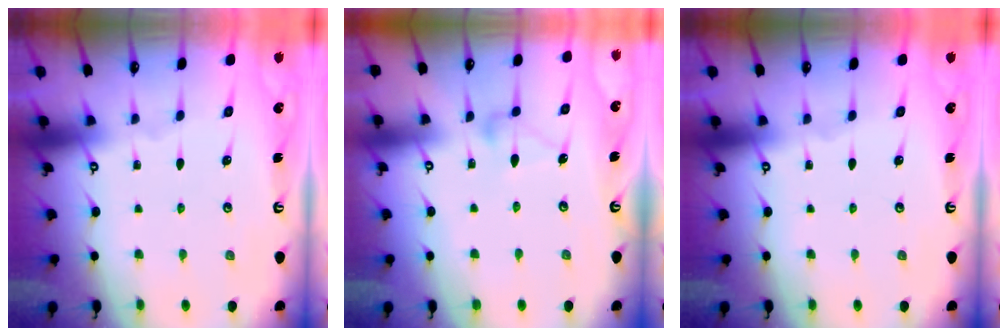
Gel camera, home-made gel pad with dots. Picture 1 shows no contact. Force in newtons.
{"total": 7.9, "press": 7.9, "slide": 0.2}
{"total": 0.0}